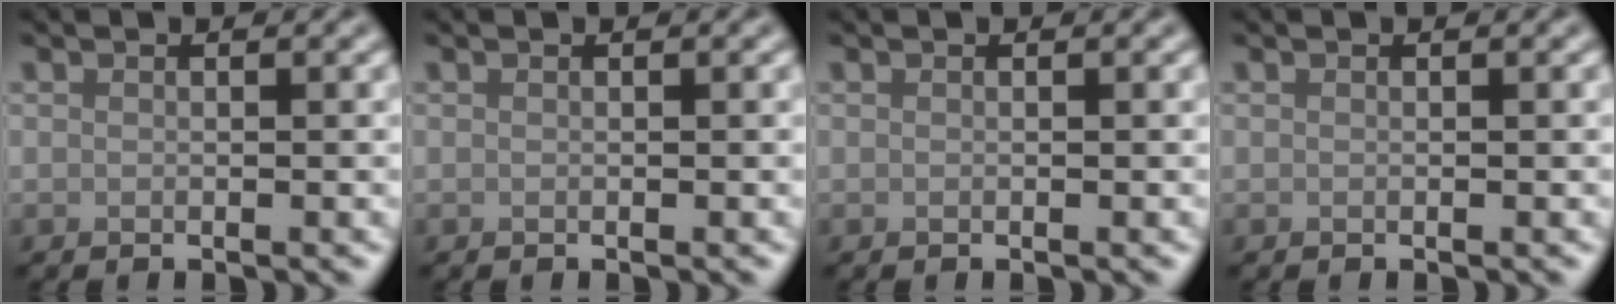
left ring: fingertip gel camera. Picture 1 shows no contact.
{"total": 0.0}
{"total": 0.0}
{"total": 0.0}